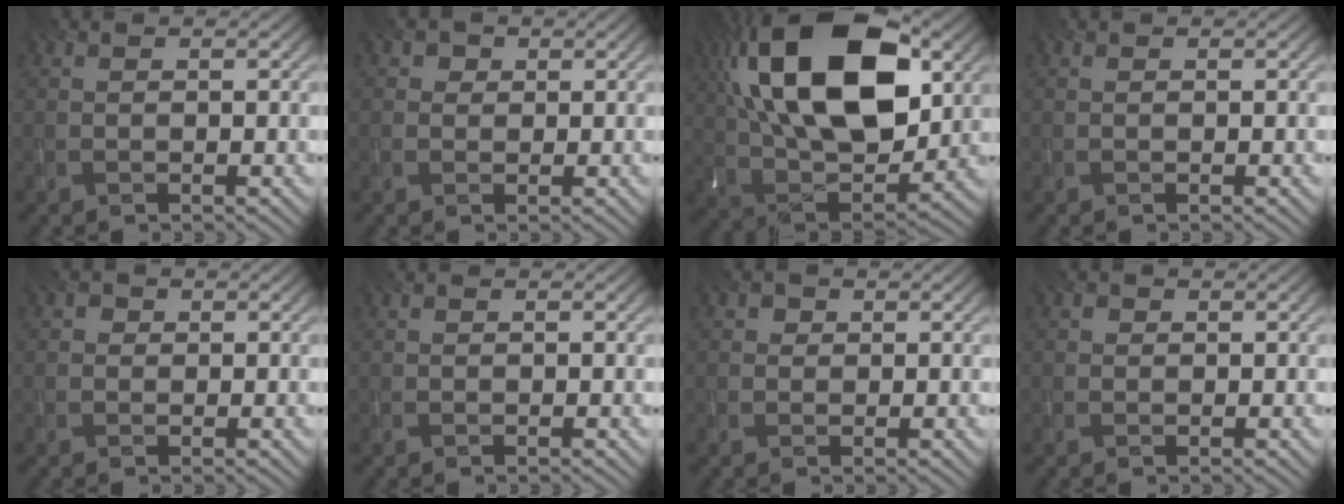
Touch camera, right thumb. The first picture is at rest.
{"total": 1.7, "force": [0.5, 1.6, 0.4], "torque": [-0.004, -0.001, 0.004]}
{"total": 20.6, "force": [6.9, 10.9, 16.0], "torque": [-0.321, 0.045, 0.098]}
{"total": 0.0}
{"total": 1.2, "force": [0.0, 1.2, 0.3], "torque": [-0.001, 0.000, -0.005]}
{"total": 0.0}
{"total": 1.4, "force": [0.3, 1.3, 0.3], "torque": [-0.003, 0.000, 0.000]}
{"total": 0.8, "force": [0.1, 0.7, 0.2], "torque": [0.000, -0.003, -0.002]}